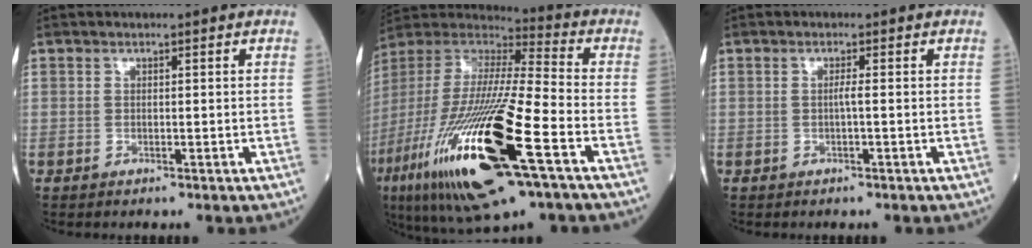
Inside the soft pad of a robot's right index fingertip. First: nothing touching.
{"total": 29.4, "force": [-12.1, 4.5, 26.4], "torque": [-0.569, -0.073, -0.223]}
{"total": 0.8, "force": [-0.2, -0.2, 0.8], "torque": [-0.013, 0.001, -0.004]}